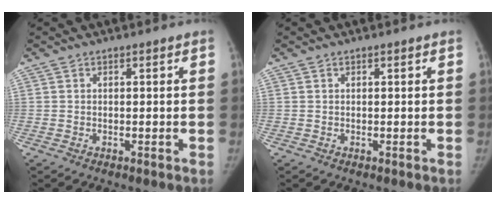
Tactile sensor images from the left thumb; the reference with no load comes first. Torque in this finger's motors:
{"motor_torque": [0.00, 0.00, 0.02, -0.02, 0.00]}